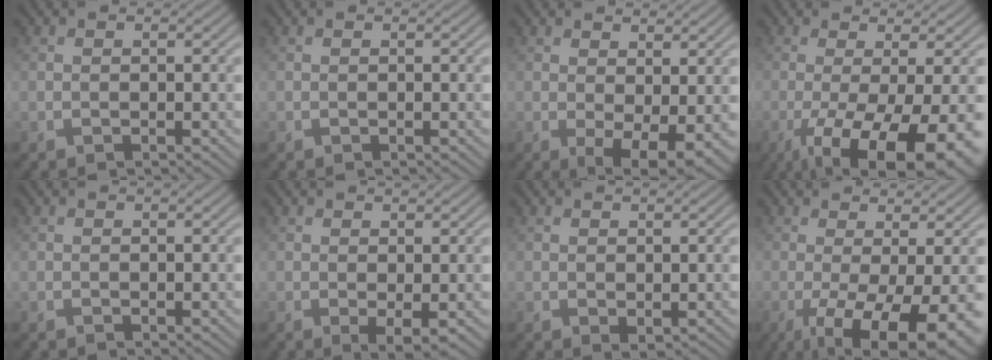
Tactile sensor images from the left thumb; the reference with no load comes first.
{"total": 0.0}
{"total": 4.8, "force": [0.4, 1.7, 4.5], "torque": [-0.069, -0.010, 0.011]}
{"total": 13.4, "force": [-5.2, 3.9, 11.8], "torque": [-0.174, -0.021, -0.068]}
{"total": 0.0}
{"total": 1.8, "force": [0.2, 0.3, 1.8], "torque": [-0.034, -0.007, 0.007]}
{"total": 0.8, "force": [0.4, 0.5, 0.5], "torque": [-0.007, -0.003, 0.010]}
{"total": 11.3, "force": [-3.7, 3.2, 10.1], "torque": [-0.144, -0.004, -0.045]}